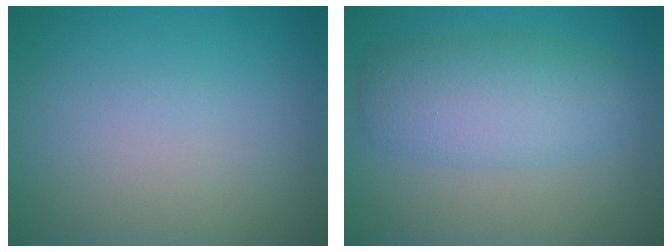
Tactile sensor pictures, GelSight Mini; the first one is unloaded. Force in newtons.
{"total": 5.0, "press": 5.0, "slide": 0.3}